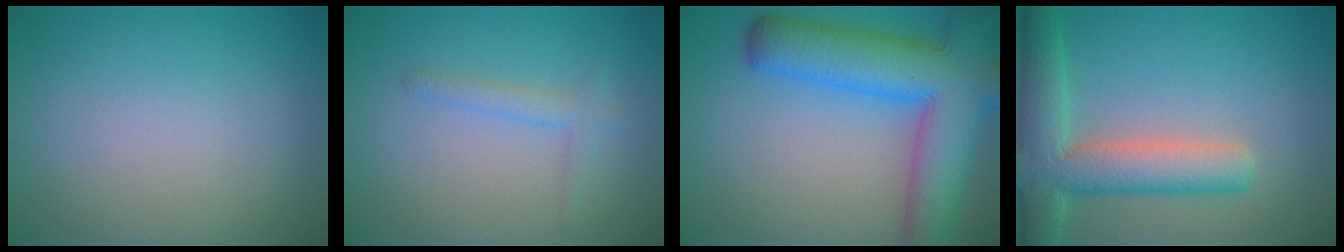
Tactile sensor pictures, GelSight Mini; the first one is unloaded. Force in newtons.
{"total": 1.6, "press": 1.6, "slide": 0.1}
{"total": 11.5, "press": 11.5, "slide": 0.6}
{"total": 7.0, "press": 7.0, "slide": 0.5}